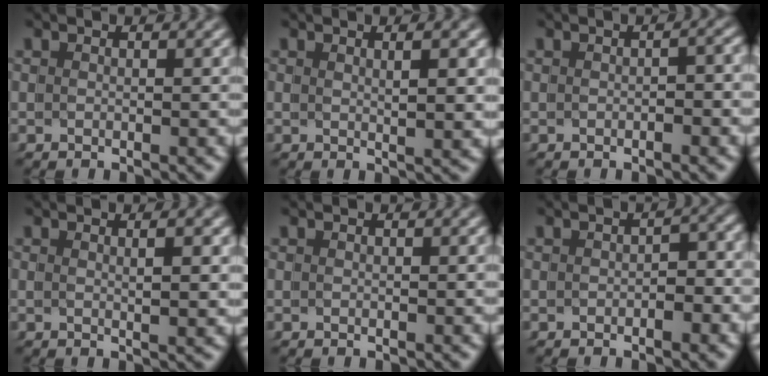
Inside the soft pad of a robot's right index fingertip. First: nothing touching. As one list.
[{"total": 1.4, "force": [0.6, -1.2, 0.4], "torque": [-0.004, -0.007, 0.018]}, {"total": 0.7, "force": [-0.6, 0.2, 0.3], "torque": [0.000, 0.002, -0.013]}, {"total": 1.4, "force": [0.3, -1.3, 0.3], "torque": [-0.002, -0.005, 0.012]}, {"total": 0.0}, {"total": 1.4, "force": [-1.1, 0.8, 0.5], "torque": [0.005, -0.001, -0.020]}]